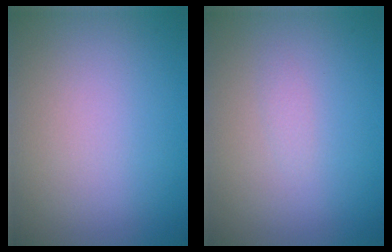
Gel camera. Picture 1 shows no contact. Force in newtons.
{"total": 0.5, "press": 0.5, "slide": 0.0}